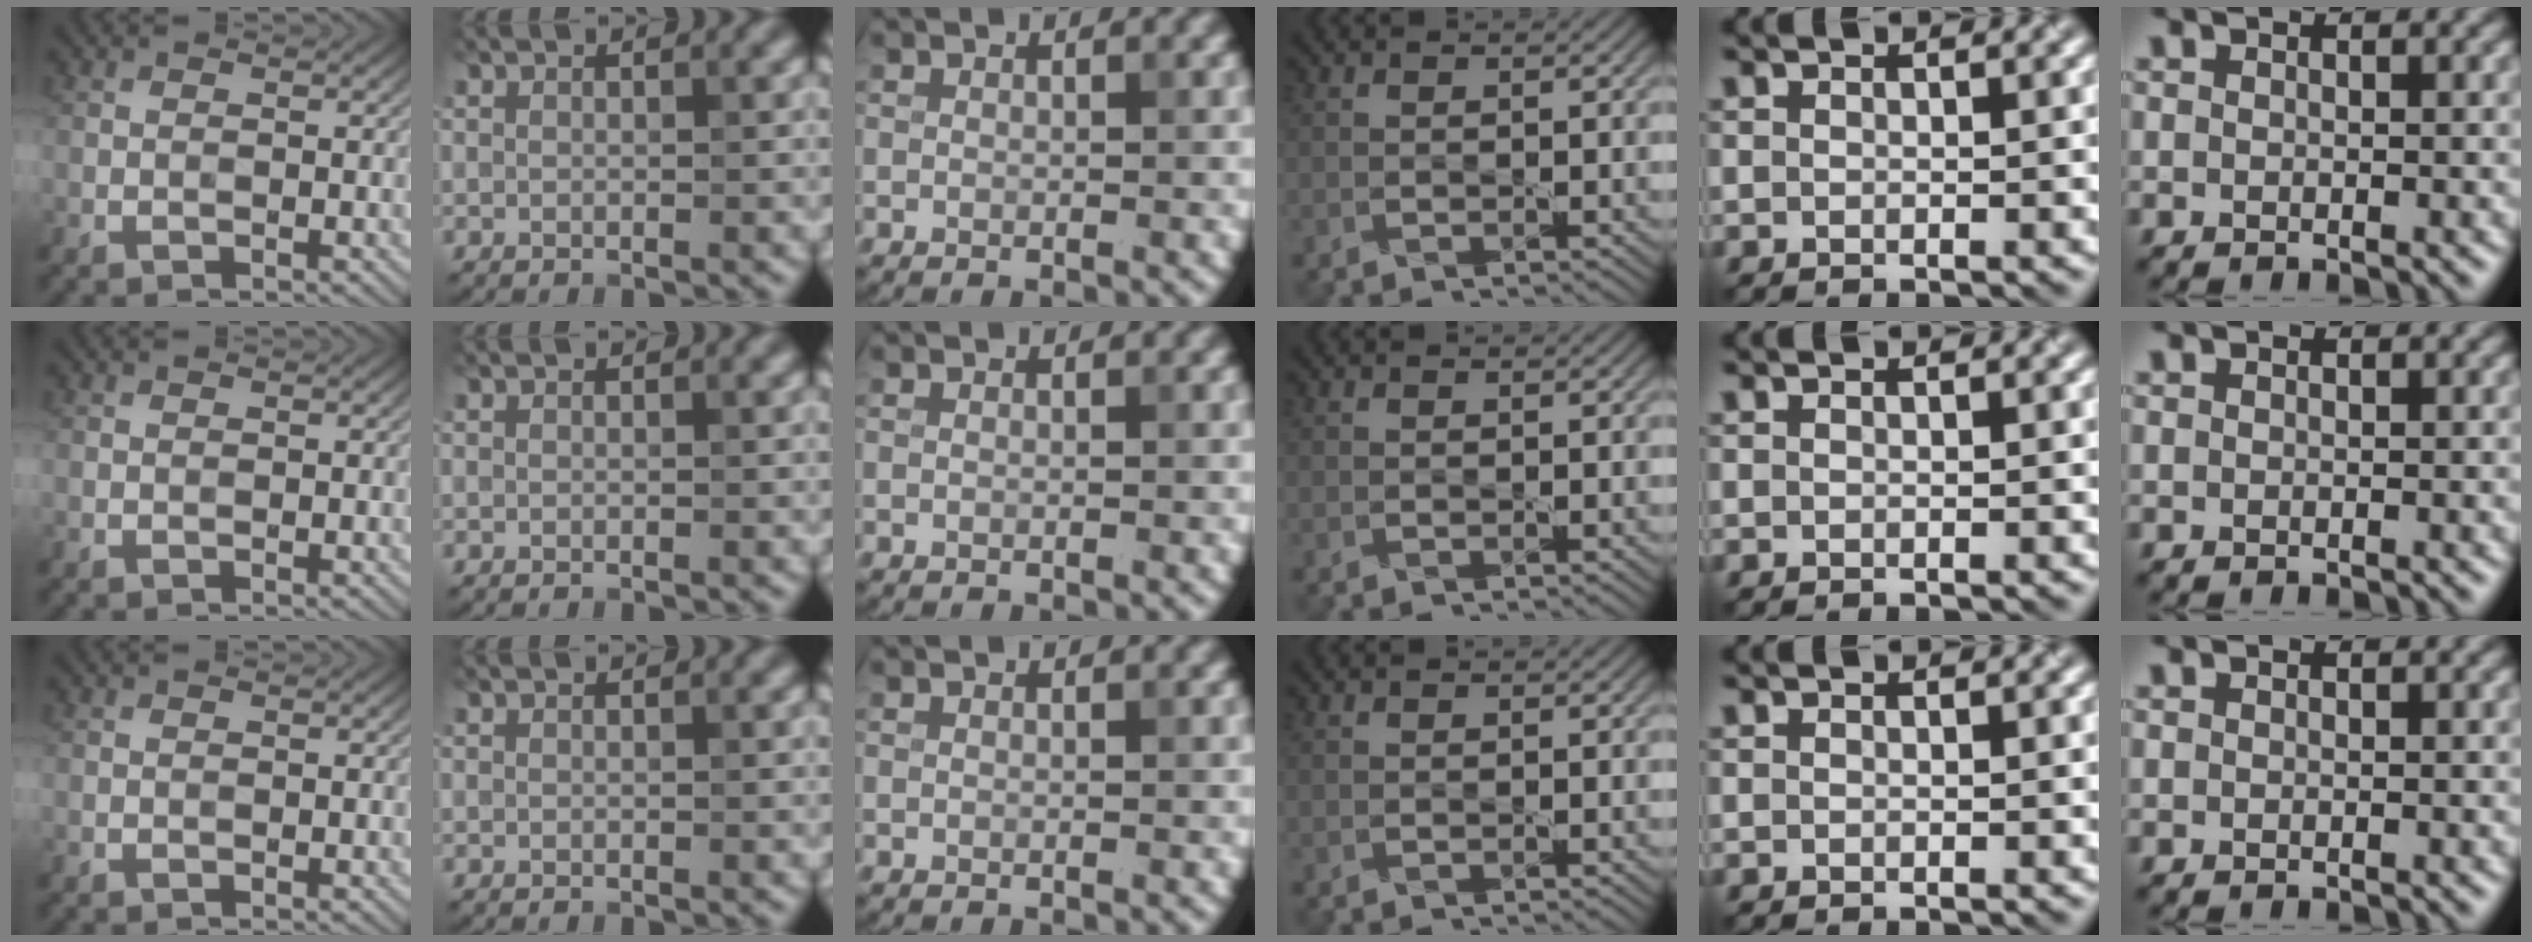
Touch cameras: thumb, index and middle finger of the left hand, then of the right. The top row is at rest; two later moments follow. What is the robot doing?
{"motion": "squeeze", "object": "sponge"}